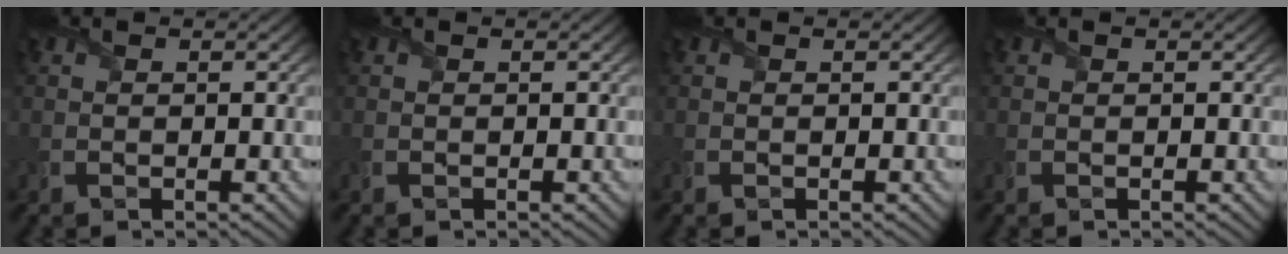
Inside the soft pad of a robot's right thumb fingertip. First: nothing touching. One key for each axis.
{"total": 0.0}
{"total": 0.0}
{"total": 0.0}